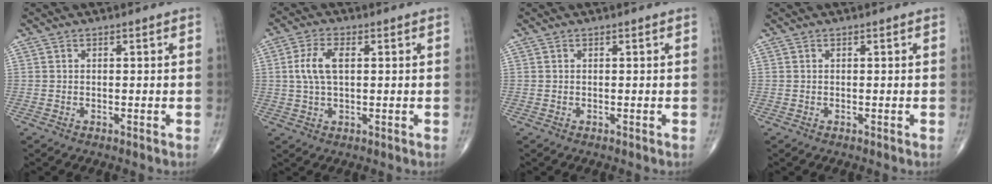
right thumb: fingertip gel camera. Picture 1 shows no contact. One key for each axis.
{"total": 6.3, "fx": 1.0, "fy": 3.2, "fz": 5.4, "tx": -0.120, "ty": 0.009, "tz": 0.018}
{"total": 0.0}
{"total": 0.0}